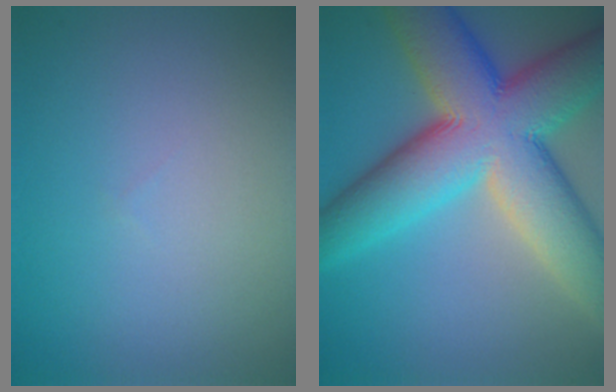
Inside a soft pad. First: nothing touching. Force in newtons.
{"total": 14.6, "press": 14.6, "slide": 0.7}